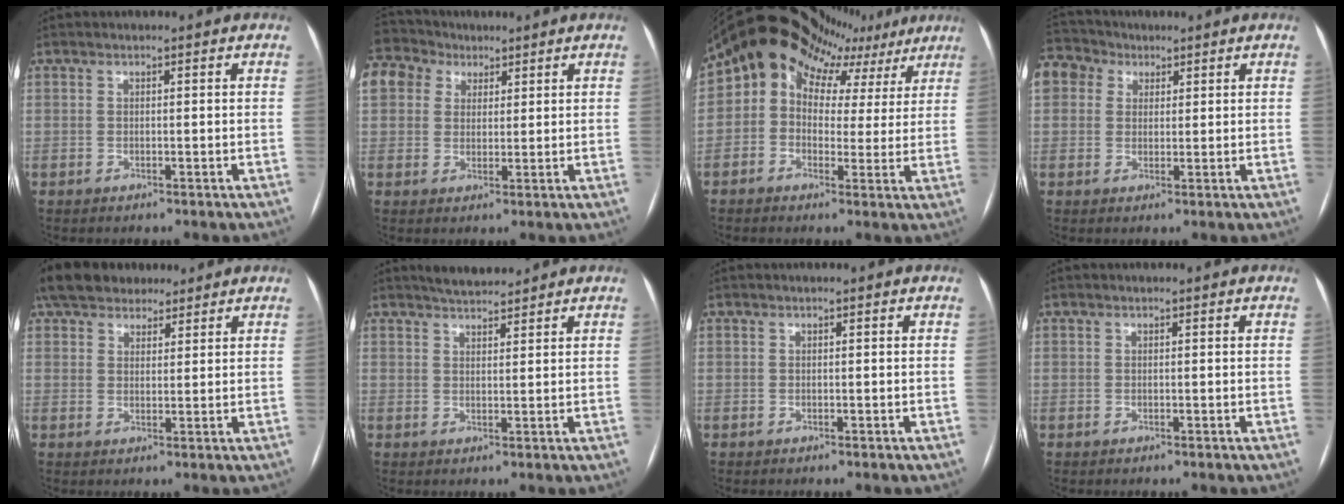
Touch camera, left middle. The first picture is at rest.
{"total": 13.3, "force": [7.9, 9.5, 4.9], "torque": [-0.149, 0.063, 0.152]}
{"total": 18.0, "force": [11.7, 11.8, 7.0], "torque": [-0.128, 0.083, 0.142]}
{"total": 10.8, "force": [5.6, 8.3, 4.1], "torque": [-0.117, 0.053, 0.105]}
{"total": 10.2, "force": [8.2, 4.9, 3.5], "torque": [-0.056, 0.040, 0.137]}
{"total": 3.9, "force": [3.8, 0.6, 1.0], "torque": [-0.020, 0.015, 0.065]}
{"total": 0.0}
{"total": 0.0}